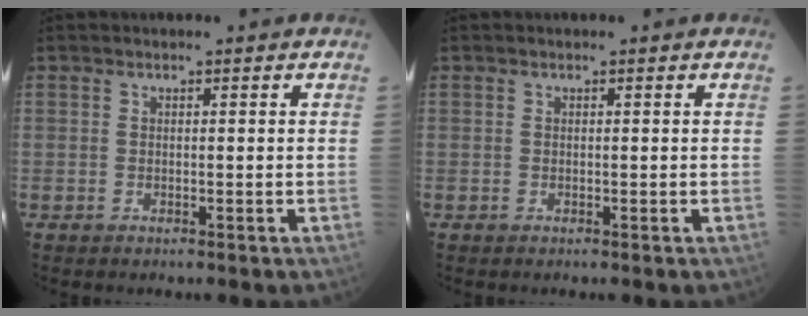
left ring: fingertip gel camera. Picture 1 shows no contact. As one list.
[{"total": 0.0}]